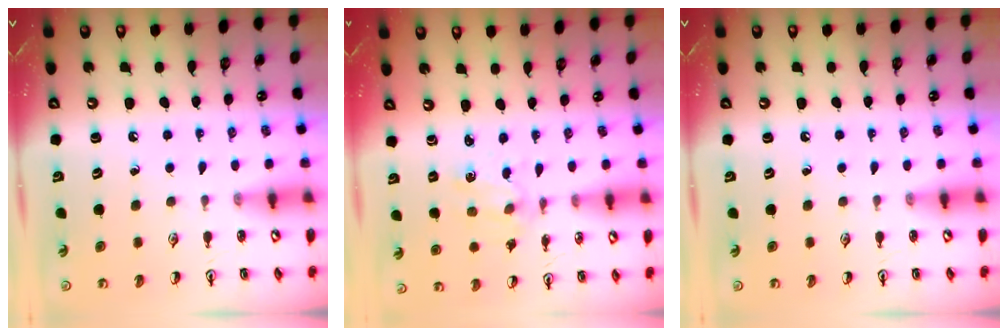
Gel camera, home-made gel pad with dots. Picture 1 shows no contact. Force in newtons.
{"total": 1.6, "press": 1.6, "slide": 0.3}
{"total": 0.0}